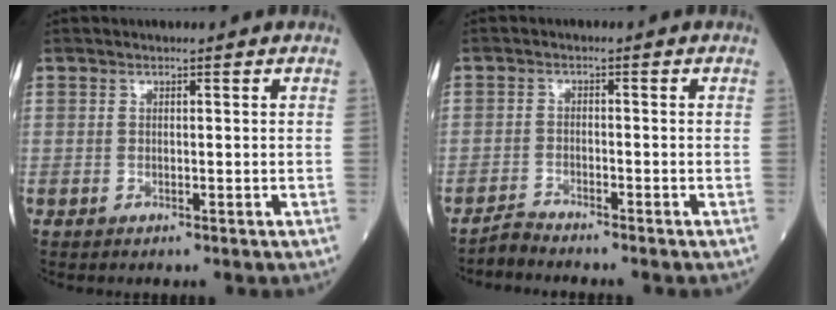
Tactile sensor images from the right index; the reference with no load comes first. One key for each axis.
{"total": 2.3, "fx": -2.3, "fy": -0.5, "fz": -0.1, "tx": 0.000, "ty": -0.012, "tz": -0.046}